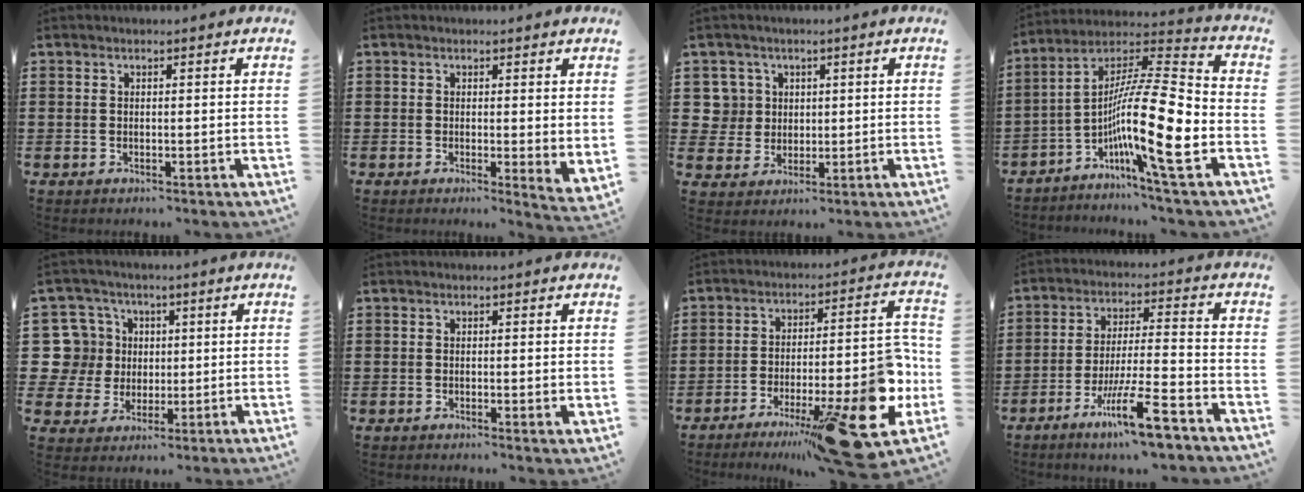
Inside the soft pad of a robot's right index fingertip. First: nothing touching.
{"total": 1.3, "force": [0.7, 0.3, 1.0], "torque": [-0.017, -0.006, 0.012]}
{"total": 4.8, "force": [1.3, 4.6, 0.6], "torque": [-0.036, 0.016, 0.024]}
{"total": 15.6, "force": [-4.7, 1.9, 14.8], "torque": [-0.277, -0.015, -0.089]}
{"total": 10.4, "force": [1.7, 9.7, 3.4], "torque": [-0.125, 0.007, 0.033]}
{"total": 0.8, "force": [0.0, 0.0, 0.8], "torque": [-0.016, -0.004, 0.000]}
{"total": 18.1, "force": [-9.7, 4.2, 14.7], "torque": [-0.178, 0.014, -0.146]}
{"total": 11.1, "force": [-6.9, 0.9, 8.6], "torque": [-0.163, 0.000, -0.132]}